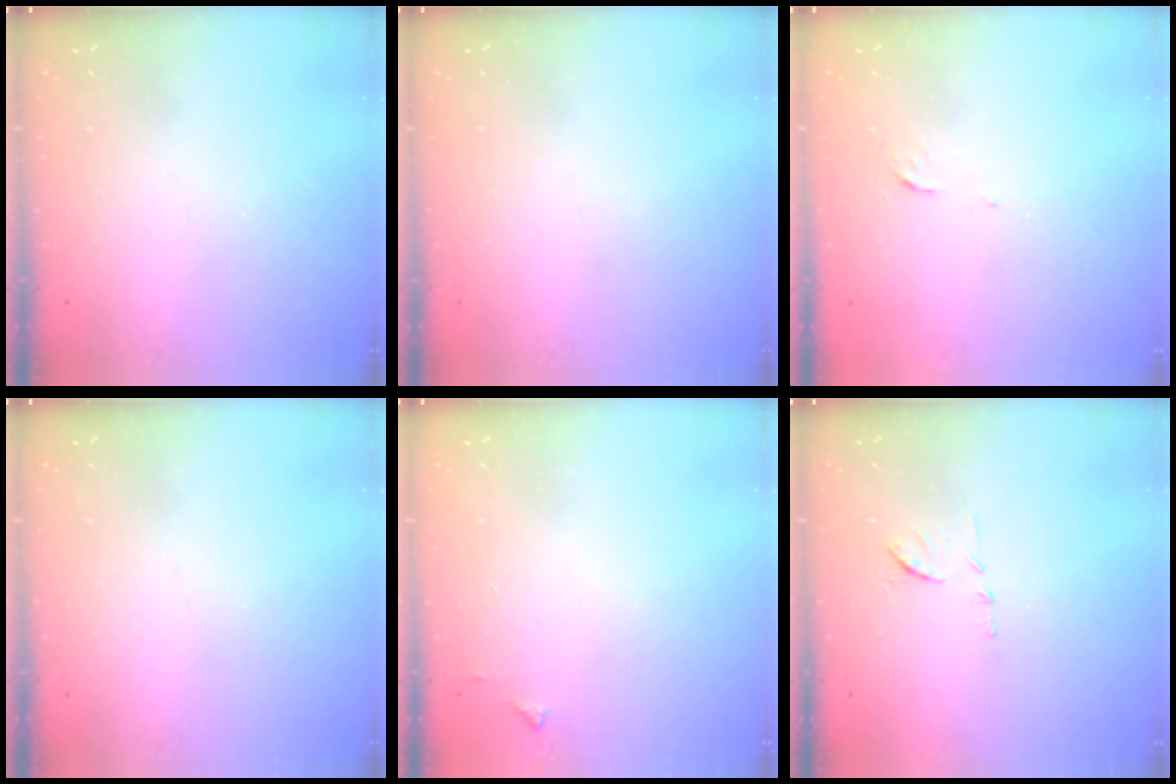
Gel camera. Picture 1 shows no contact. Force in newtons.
{"total": 0.0}
{"total": 3.3, "press": 3.3, "slide": 0.5}
{"total": 0.0}
{"total": 3.8, "press": 3.7, "slide": 0.6}
{"total": 8.2, "press": 8.2, "slide": 0.6}